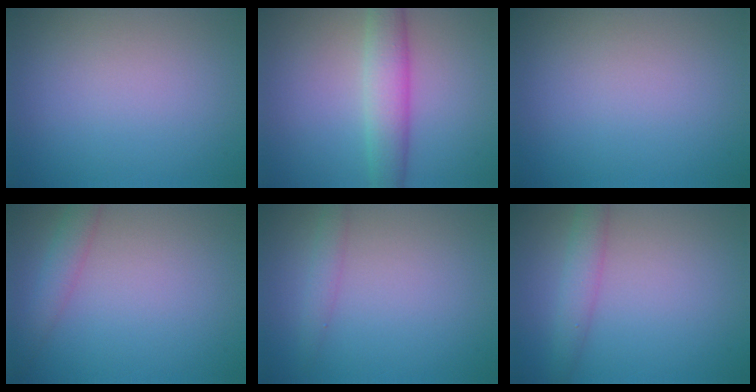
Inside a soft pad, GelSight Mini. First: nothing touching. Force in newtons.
{"total": 4.6, "press": 4.6, "slide": 0.1}
{"total": 0.0}
{"total": 2.0, "press": 2.0, "slide": 0.0}
{"total": 1.4, "press": 1.4, "slide": 0.1}
{"total": 2.4, "press": 2.4, "slide": 0.1}